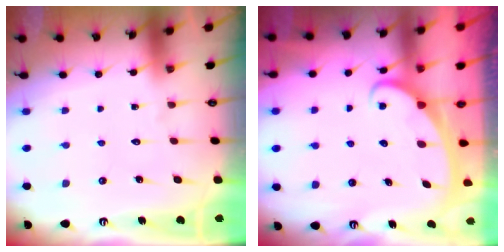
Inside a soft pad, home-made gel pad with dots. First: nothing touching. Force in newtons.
{"total": 2.5, "press": 2.5, "slide": 0.3}